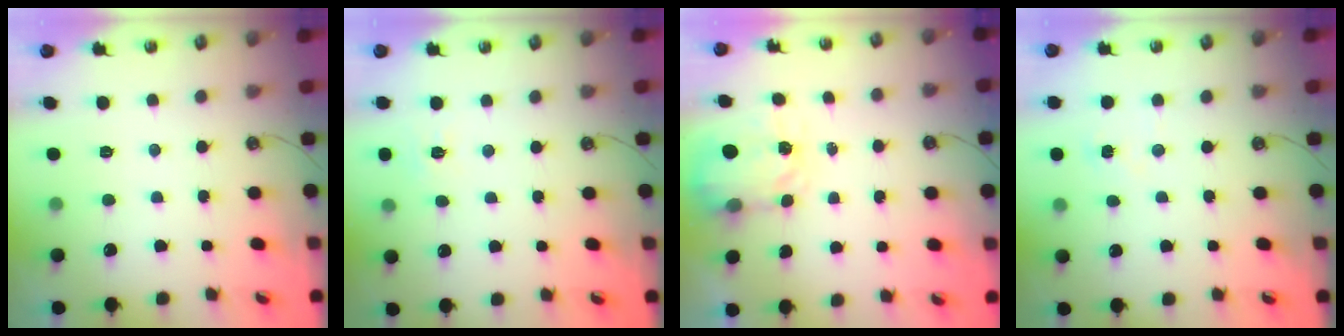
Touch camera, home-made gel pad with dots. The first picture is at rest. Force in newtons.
{"total": 6.5, "press": 6.5, "slide": 0.7}
{"total": 3.7, "press": 3.7, "slide": 0.5}
{"total": 4.2, "press": 4.2, "slide": 0.5}